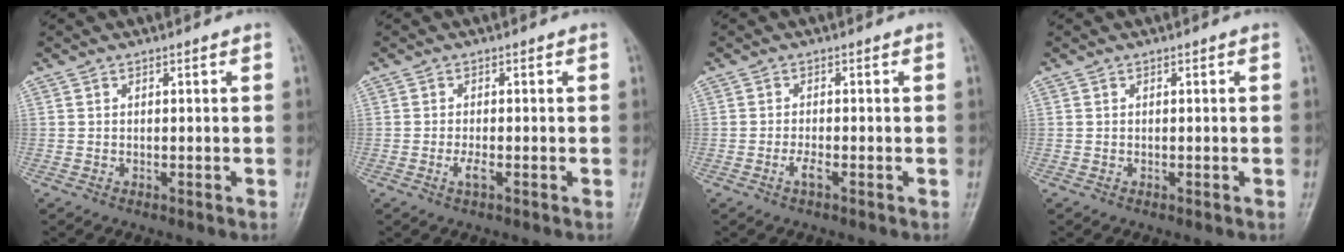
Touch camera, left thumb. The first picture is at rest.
{"total": 1.8, "force": [-0.5, 0.5, 1.7], "torque": [-0.033, -0.003, -0.011]}
{"total": 1.7, "force": [-0.8, 0.4, 1.4], "torque": [-0.030, -0.002, -0.019]}
{"total": 0.0}